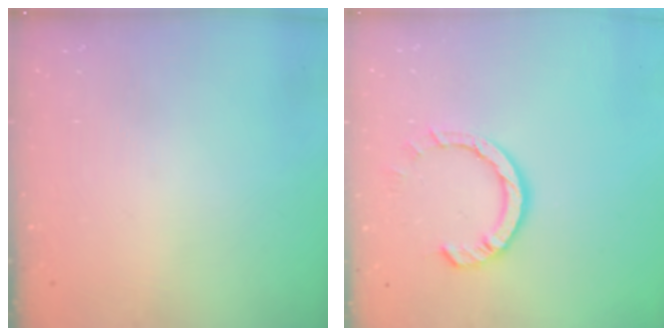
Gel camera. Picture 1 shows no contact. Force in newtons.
{"total": 9.0, "press": 8.9, "slide": 1.2}